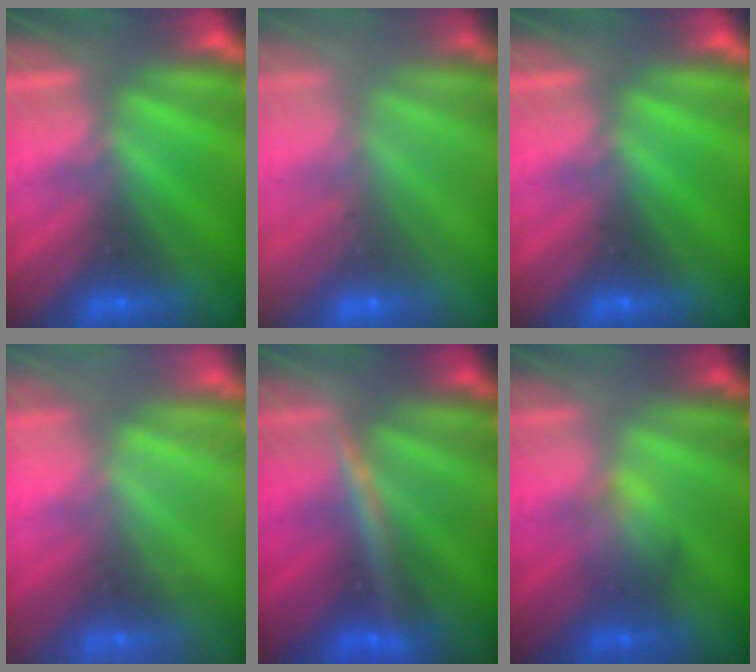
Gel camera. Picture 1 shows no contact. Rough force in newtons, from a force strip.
{"total": 2.4}
{"total": 0.0}
{"total": 2.2}
{"total": 2.4}
{"total": 2.0}